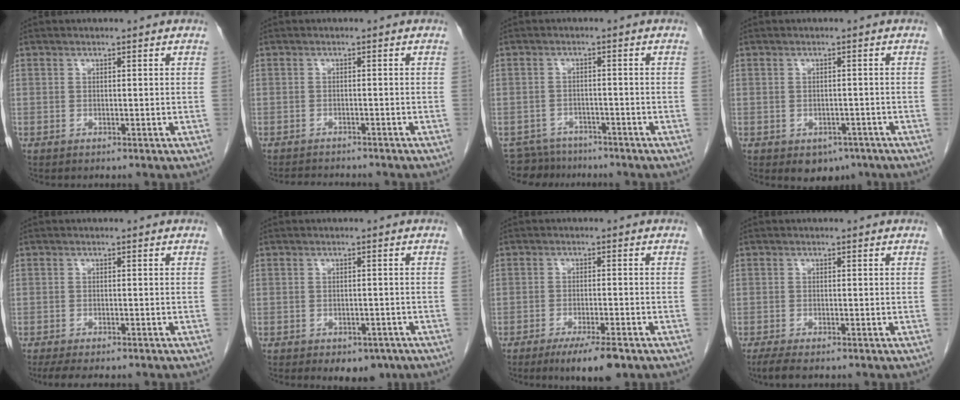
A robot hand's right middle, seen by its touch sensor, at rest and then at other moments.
{"total": 4.9, "force": [-4.6, 1.0, 1.5], "torque": [-0.019, -0.006, -0.065]}
{"total": 5.9, "force": [-5.4, 2.3, -0.3], "torque": [0.011, 0.002, -0.085]}
{"total": 3.9, "force": [-2.5, 2.5, 1.7], "torque": [-0.012, 0.002, -0.024]}
{"total": 7.2, "force": [-5.8, 1.9, 3.7], "torque": [-0.047, -0.008, -0.083]}
{"total": 5.0, "force": [-3.4, 2.8, 2.3], "torque": [-0.018, 0.001, -0.039]}
{"total": 6.6, "force": [-4.4, 0.9, 4.9], "torque": [-0.074, -0.013, -0.068]}
{"total": 3.0, "force": [-2.2, 0.6, 1.9], "torque": [-0.036, -0.010, -0.036]}